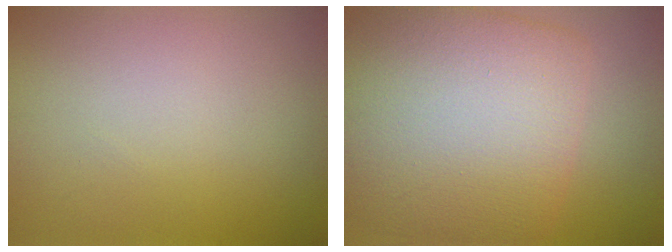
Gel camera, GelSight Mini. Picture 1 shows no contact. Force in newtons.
{"total": 11.8, "press": 11.8, "slide": 0.3}